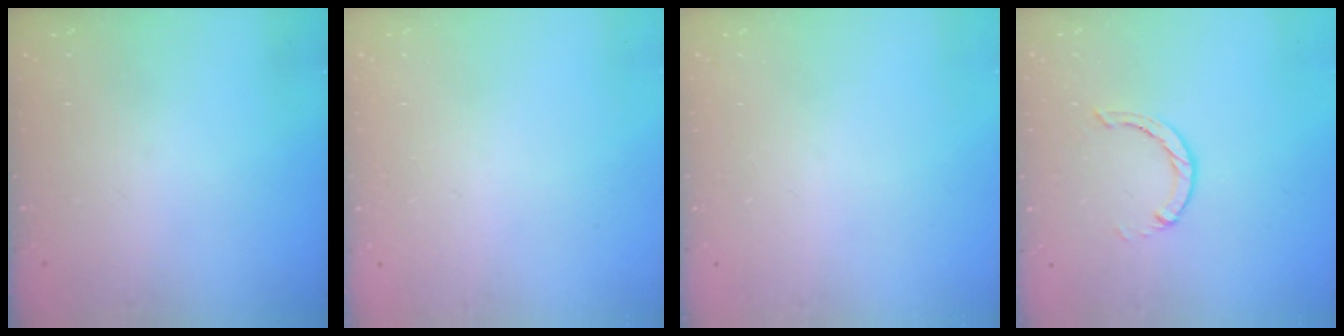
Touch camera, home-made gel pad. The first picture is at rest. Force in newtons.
{"total": 2.7, "press": 2.7, "slide": 0.2}
{"total": 0.0}
{"total": 1.0, "press": 0.9, "slide": 0.3}